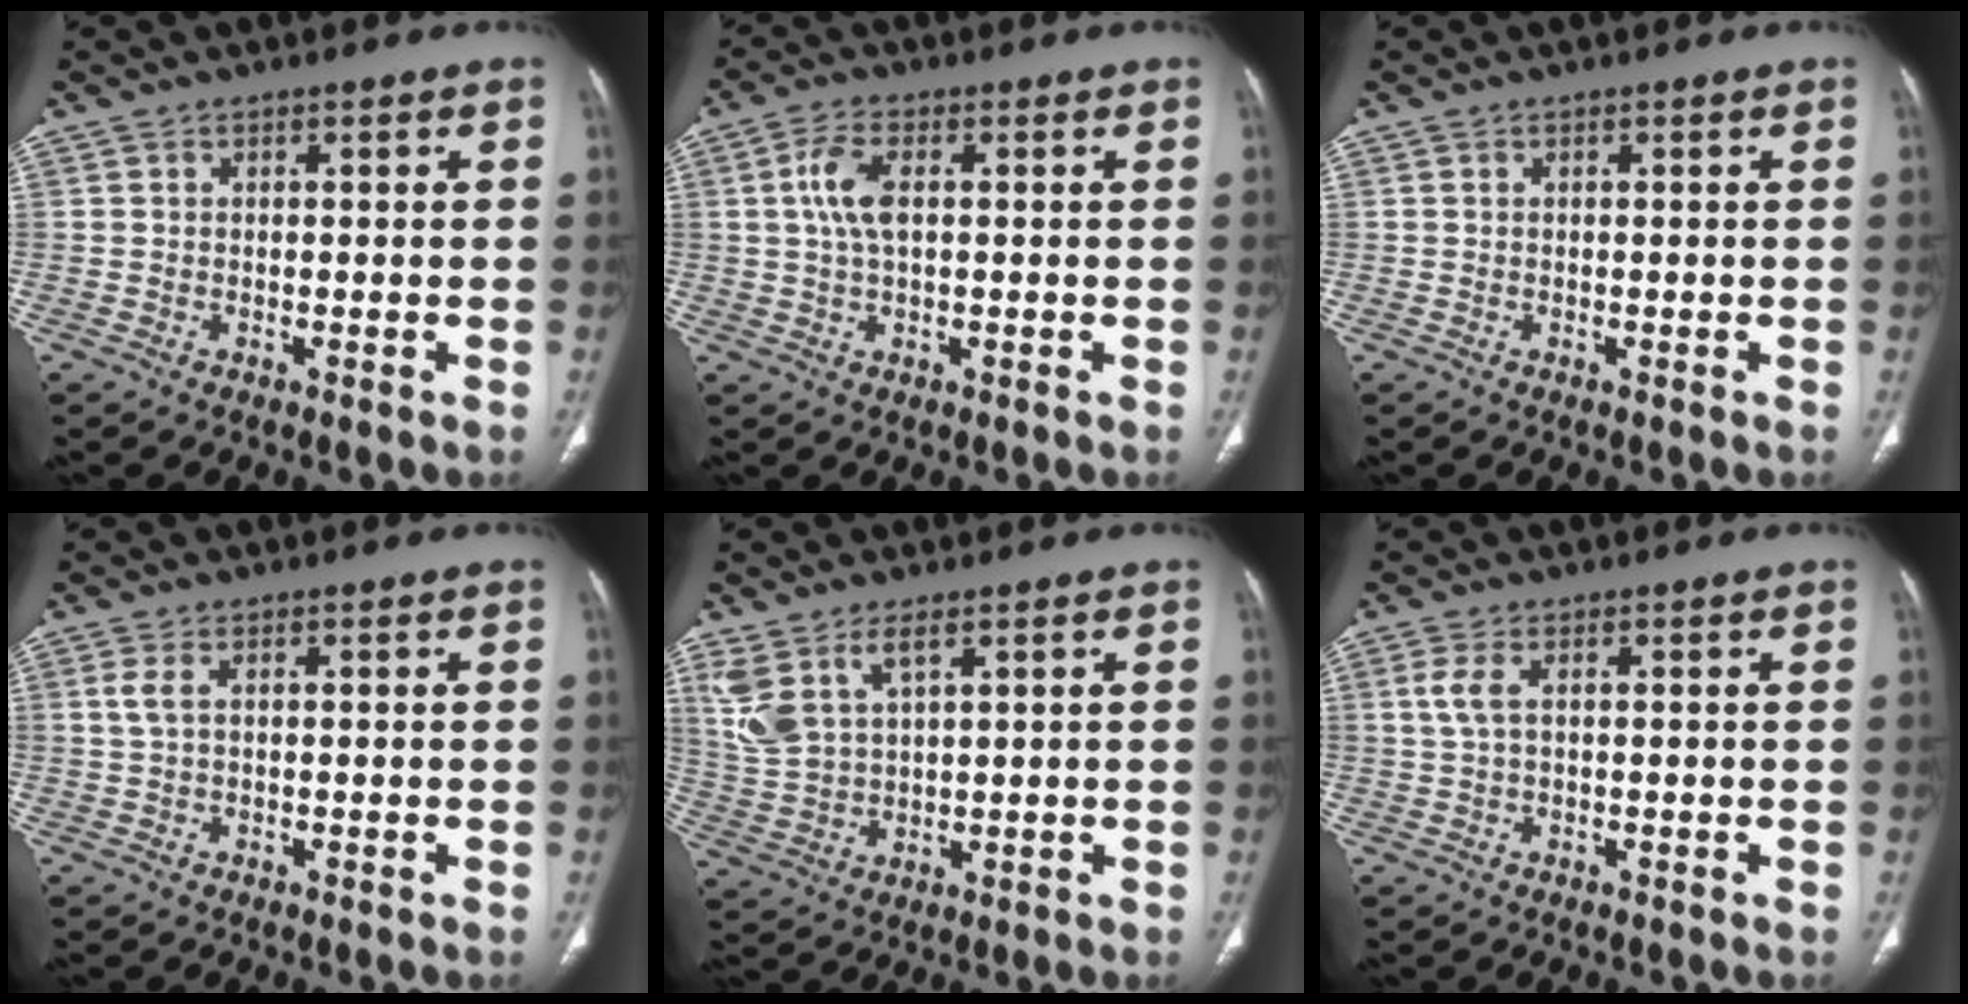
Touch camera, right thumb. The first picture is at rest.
{"total": 5.9, "force": [1.1, 2.7, 5.1], "torque": [-0.118, 0.007, 0.020]}
{"total": 0.0}
{"total": 2.2, "force": [0.7, 0.8, 1.9], "torque": [-0.058, 0.009, 0.021]}
{"total": 7.9, "force": [4.4, 3.2, 5.7], "torque": [-0.128, -0.013, 0.102]}
{"total": 3.1, "force": [0.8, 1.1, 2.8], "torque": [-0.081, 0.009, 0.022]}